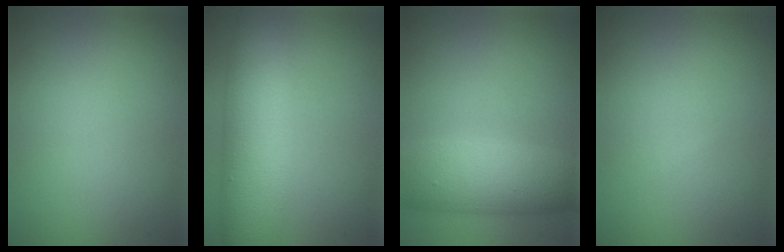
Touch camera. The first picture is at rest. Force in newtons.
{"total": 8.2, "press": 8.2, "slide": 0.4}
{"total": 7.1, "press": 7.1, "slide": 0.2}
{"total": 0.0}